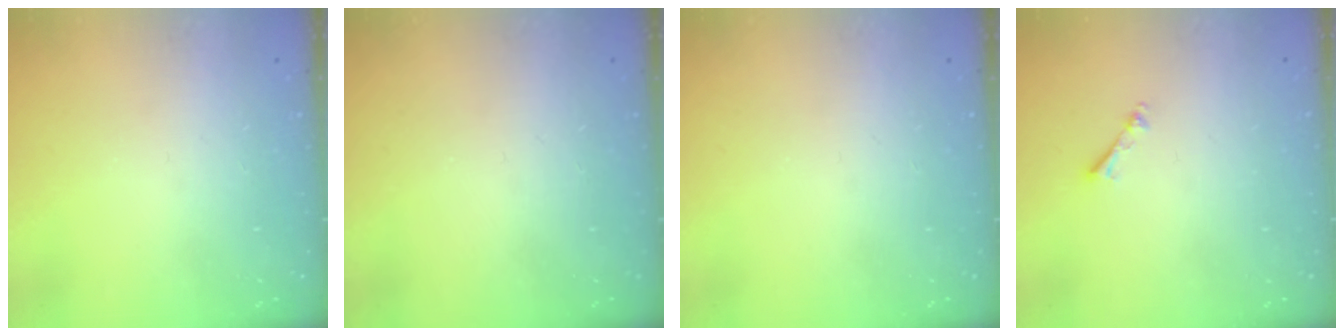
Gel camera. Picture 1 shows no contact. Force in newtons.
{"total": 0.0}
{"total": 0.0}
{"total": 1.0, "press": 1.0, "slide": 0.2}